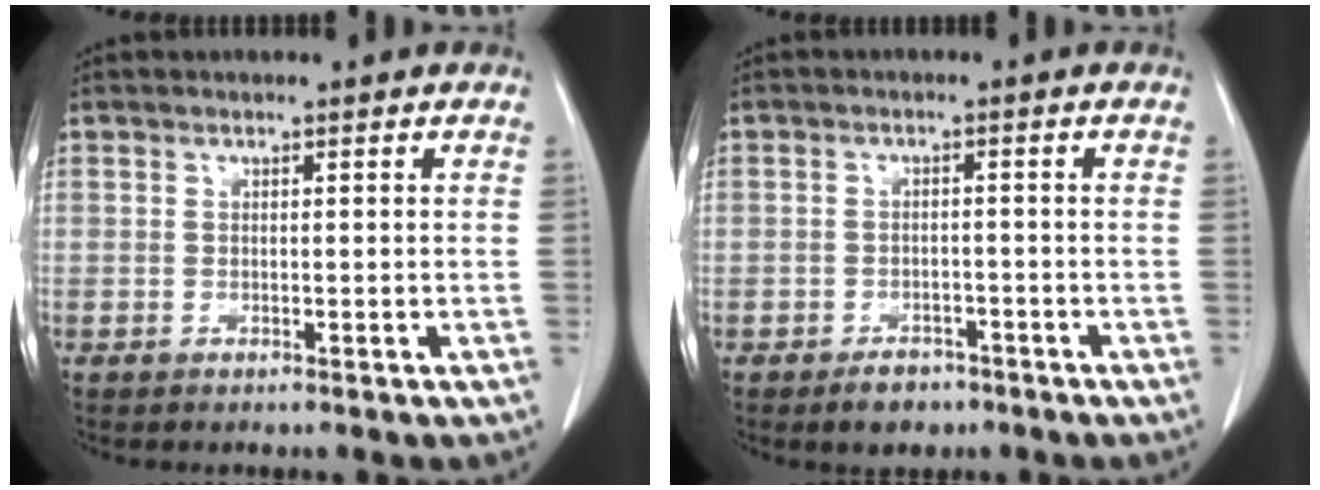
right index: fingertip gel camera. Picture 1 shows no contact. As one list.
[{"total": 3.7, "force": [-2.5, 2.5, 1.2], "torque": [-0.016, 0.006, -0.031]}]